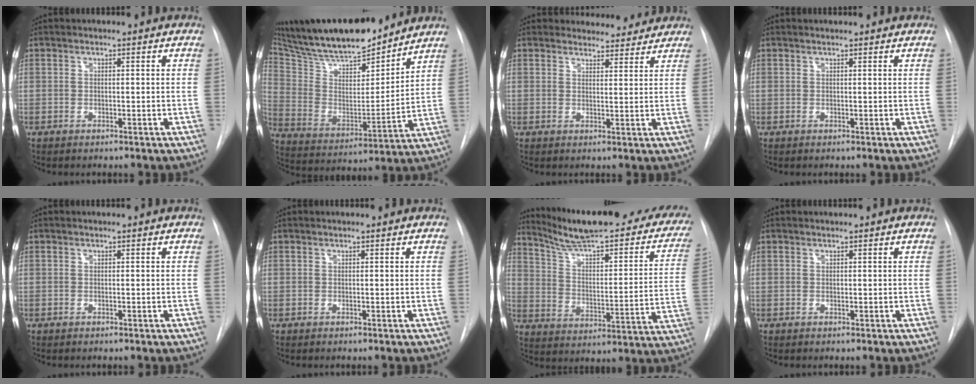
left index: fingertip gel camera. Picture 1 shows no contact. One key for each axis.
{"total": 21.8, "fx": 19.1, "fy": 4.0, "fz": 9.7, "tx": -0.177, "ty": -0.001, "tz": 0.320}
{"total": 5.7, "fx": 5.4, "fy": 1.9, "fz": 0.0, "tx": 0.012, "ty": -0.001, "tz": 0.058}
{"total": 1.8, "fx": 1.6, "fy": 0.3, "fz": 0.7, "tx": -0.011, "ty": 0.016, "tz": 0.019}
{"total": 0.0}
{"total": 0.6, "fx": 0.6, "fy": 0.0, "fz": 0.2, "tx": -0.006, "ty": 0.008, "tz": 0.009}
{"total": 28.3, "fx": 23.3, "fy": 5.2, "fz": 15.2, "tx": -0.209, "ty": -0.042, "tz": 0.305}
{"total": 0.0}